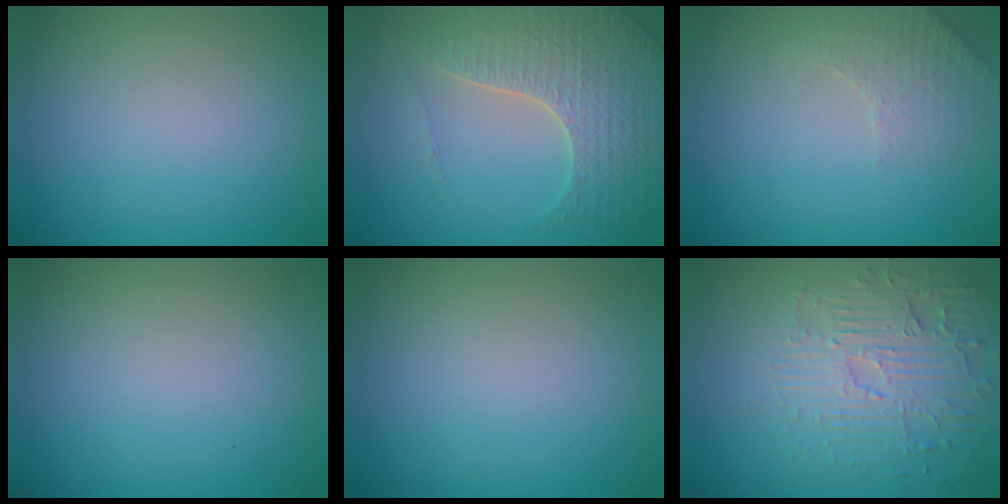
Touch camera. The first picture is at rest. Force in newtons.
{"total": 4.9, "press": 4.5, "slide": 2.1}
{"total": 2.3, "press": 2.3, "slide": 0.6}
{"total": 0.0}
{"total": 0.0}
{"total": 4.1, "press": 3.8, "slide": 1.5}